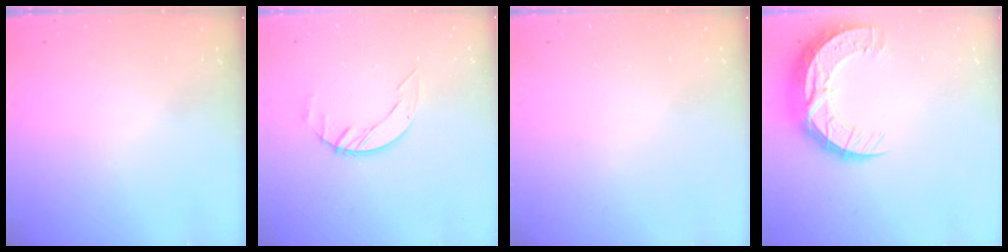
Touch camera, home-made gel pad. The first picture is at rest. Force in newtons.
{"total": 2.7, "press": 2.7, "slide": 0.3}
{"total": 0.0}
{"total": 15.3, "press": 15.3, "slide": 1.1}